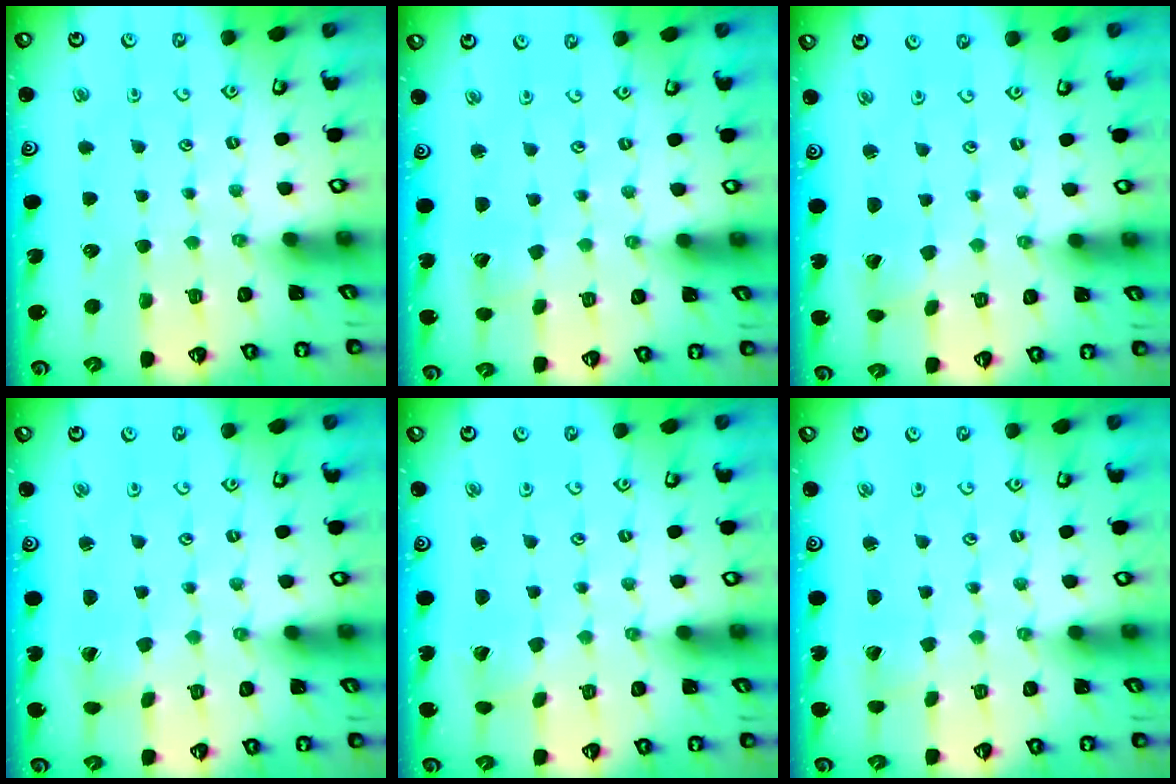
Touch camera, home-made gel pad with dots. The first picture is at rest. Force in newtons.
{"total": 2.4, "press": 2.4, "slide": 0.2}
{"total": 1.8, "press": 1.8, "slide": 0.4}
{"total": 1.2, "press": 1.2, "slide": 0.2}
{"total": 1.8, "press": 1.8, "slide": 0.4}
{"total": 1.3, "press": 1.3, "slide": 0.1}